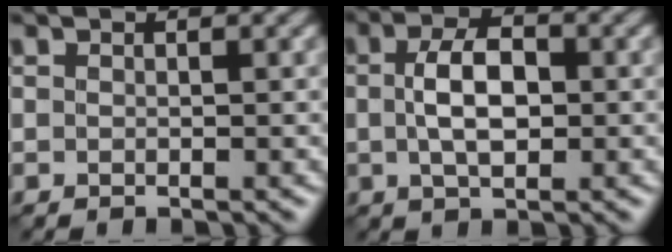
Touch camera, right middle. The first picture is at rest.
{"total": 4.5, "force": [0.2, 2.3, 3.8], "torque": [-0.076, 0.005, 0.001]}